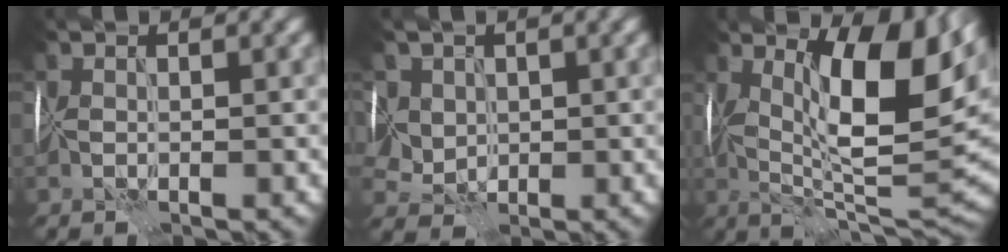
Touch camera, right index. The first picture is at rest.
{"total": 4.8, "force": [1.6, 4.0, 2.2], "torque": [-0.057, 0.018, 0.035]}
{"total": 12.8, "force": [3.4, 4.5, 11.5], "torque": [-0.179, 0.000, 0.056]}